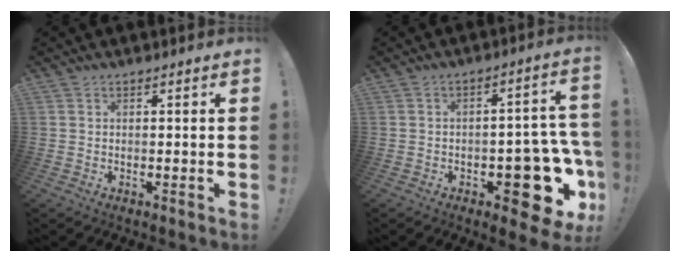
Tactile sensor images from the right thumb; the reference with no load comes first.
{"total": 17.1, "force": [-6.8, 8.1, 13.5], "torque": [-0.128, 0.040, -0.091]}